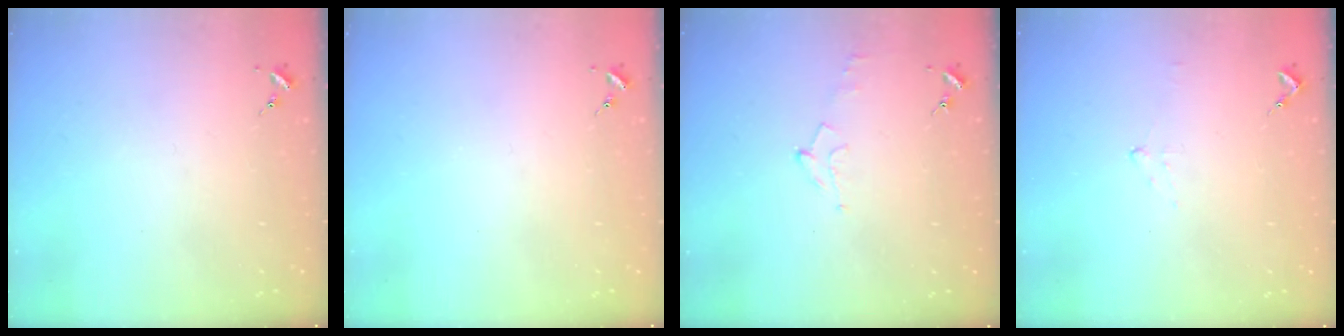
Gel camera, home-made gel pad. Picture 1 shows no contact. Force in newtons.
{"total": 0.0}
{"total": 5.7, "press": 5.6, "slide": 0.8}
{"total": 5.7, "press": 5.7, "slide": 0.8}